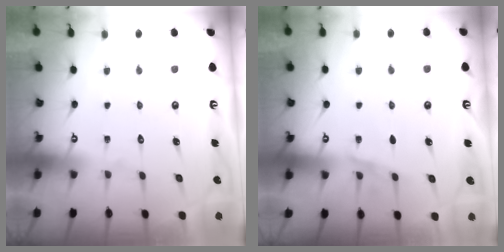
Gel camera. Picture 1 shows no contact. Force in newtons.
{"total": 4.8, "press": 4.6, "slide": 1.4}